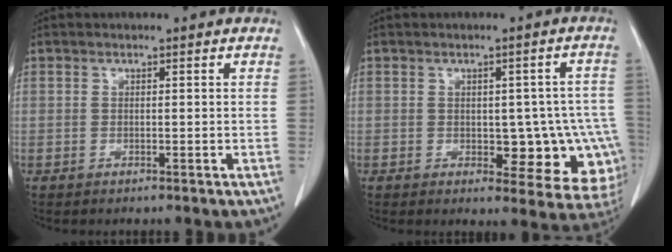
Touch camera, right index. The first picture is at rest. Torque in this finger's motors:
{"motor_torque": [0.44, 0.38, 0.17, 0.02]}